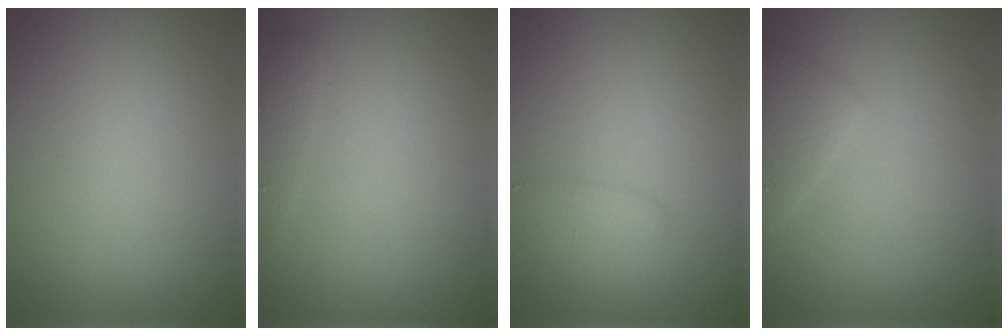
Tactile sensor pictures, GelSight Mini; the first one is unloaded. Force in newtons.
{"total": 1.2, "press": 1.2, "slide": 0.1}
{"total": 1.7, "press": 1.7, "slide": 0.1}
{"total": 2.4, "press": 2.4, "slide": 0.1}